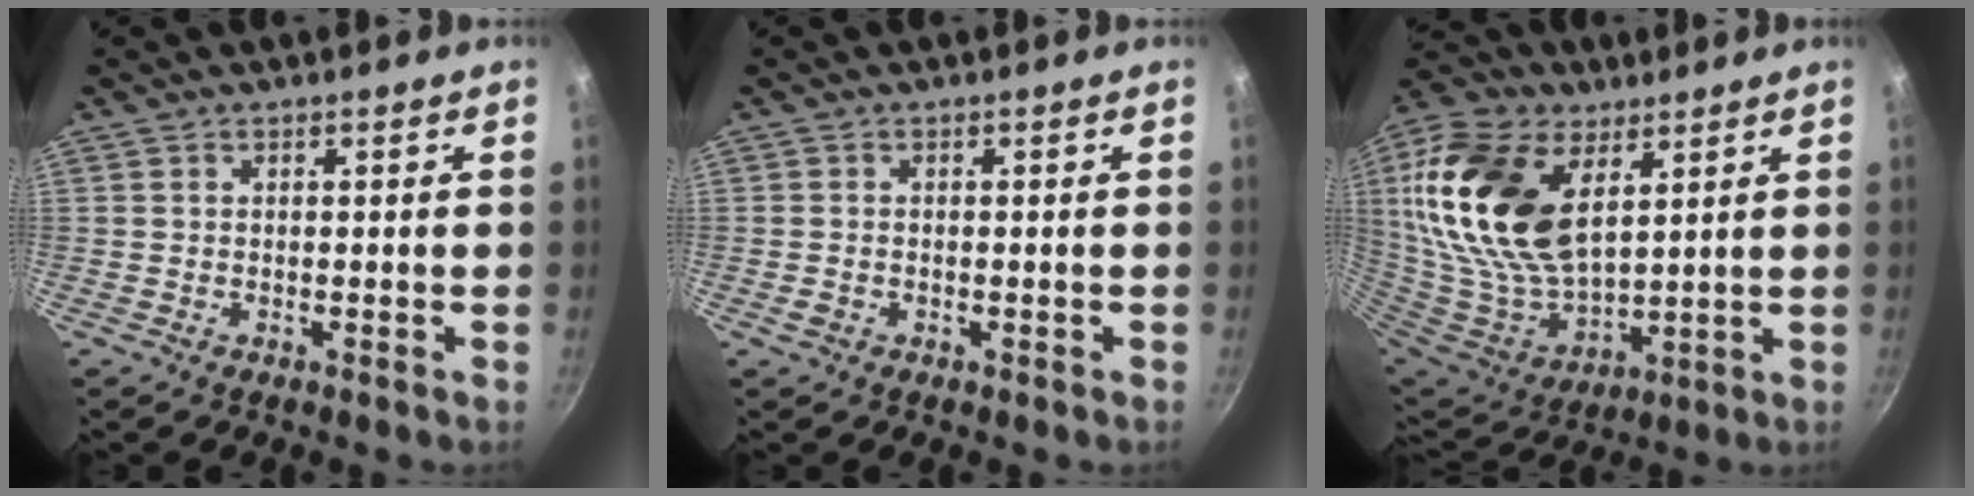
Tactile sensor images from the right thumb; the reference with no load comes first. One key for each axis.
{"total": 1.4, "fx": -0.5, "fy": 0.9, "fz": 0.9, "tx": -0.020, "ty": 0.003, "tz": -0.011}
{"total": 24.9, "fx": 8.5, "fy": 14.5, "fz": 18.3, "tx": -0.359, "ty": -0.033, "tz": 0.165}